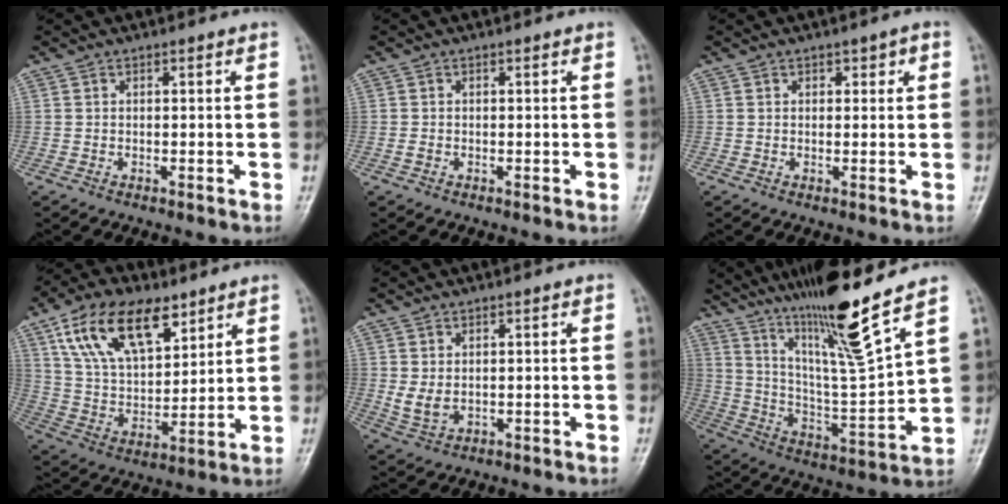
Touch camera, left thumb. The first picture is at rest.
{"total": 0.7, "force": [-0.2, 0.6, 0.5], "torque": [-0.009, -0.001, -0.004]}
{"total": 2.0, "force": [0.9, 1.3, 1.2], "torque": [0.001, -0.001, 0.009]}
{"total": 17.9, "force": [9.9, 9.4, 11.6], "torque": [-0.170, -0.032, 0.186]}
{"total": 3.4, "force": [0.5, 2.3, 2.5], "torque": [-0.044, -0.007, 0.019]}
{"total": 18.2, "force": [13.1, 0.1, 12.6], "torque": [-0.199, -0.075, 0.236]}